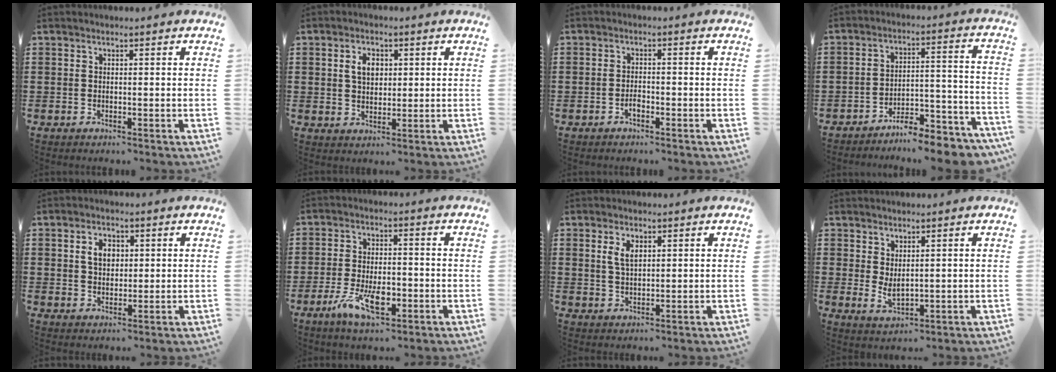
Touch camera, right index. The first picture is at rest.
{"total": 3.8, "force": [0.9, 2.6, 2.6], "torque": [-0.060, 0.013, 0.014]}
{"total": 1.5, "force": [-1.0, 0.6, 1.0], "torque": [-0.022, 0.000, -0.018]}
{"total": 7.1, "force": [-6.9, 0.5, 1.5], "torque": [-0.016, 0.016, -0.134]}
{"total": 3.8, "force": [0.9, 2.7, 2.5], "torque": [-0.058, 0.014, 0.013]}
{"total": 8.0, "force": [-3.2, 3.4, 6.5], "torque": [-0.136, -0.004, -0.057]}
{"total": 3.4, "force": [1.3, 1.6, 2.7], "torque": [-0.059, 0.007, 0.022]}
{"total": 2.7, "force": [1.0, 1.3, 2.1], "torque": [-0.050, -0.002, 0.018]}